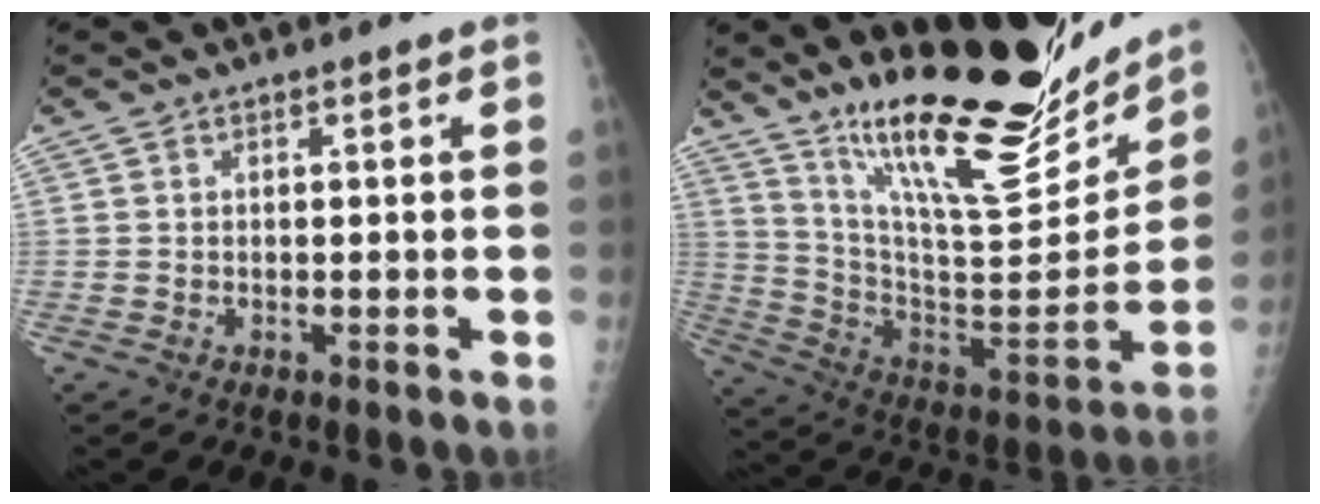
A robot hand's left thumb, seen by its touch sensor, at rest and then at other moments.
{"total": 27.5, "force": [20.8, 6.7, 16.7], "torque": [-0.227, -0.109, 0.334]}